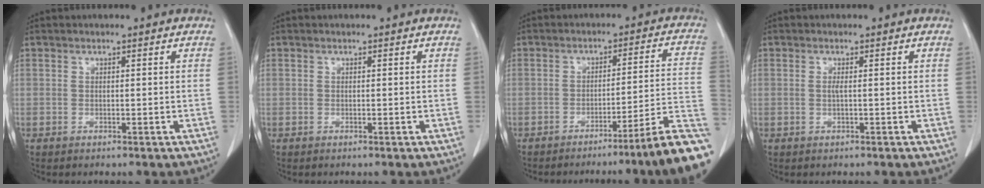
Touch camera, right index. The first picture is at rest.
{"total": 0.0}
{"total": 14.5, "force": [-10.8, -1.2, 9.7], "torque": [-0.042, 0.033, -0.148]}
{"total": 0.8, "force": [-0.1, 0.0, 0.8], "torque": [-0.020, -0.001, -0.002]}